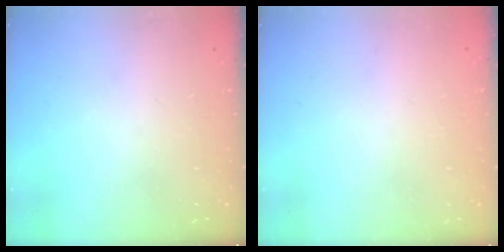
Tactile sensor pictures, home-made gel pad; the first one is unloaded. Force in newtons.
{"total": 1.8, "press": 1.8, "slide": 0.1}